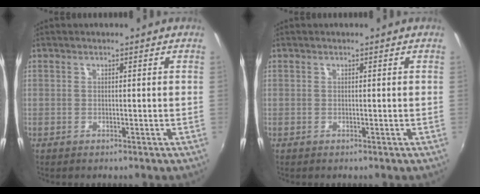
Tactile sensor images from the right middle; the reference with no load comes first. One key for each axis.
{"total": 0.0}